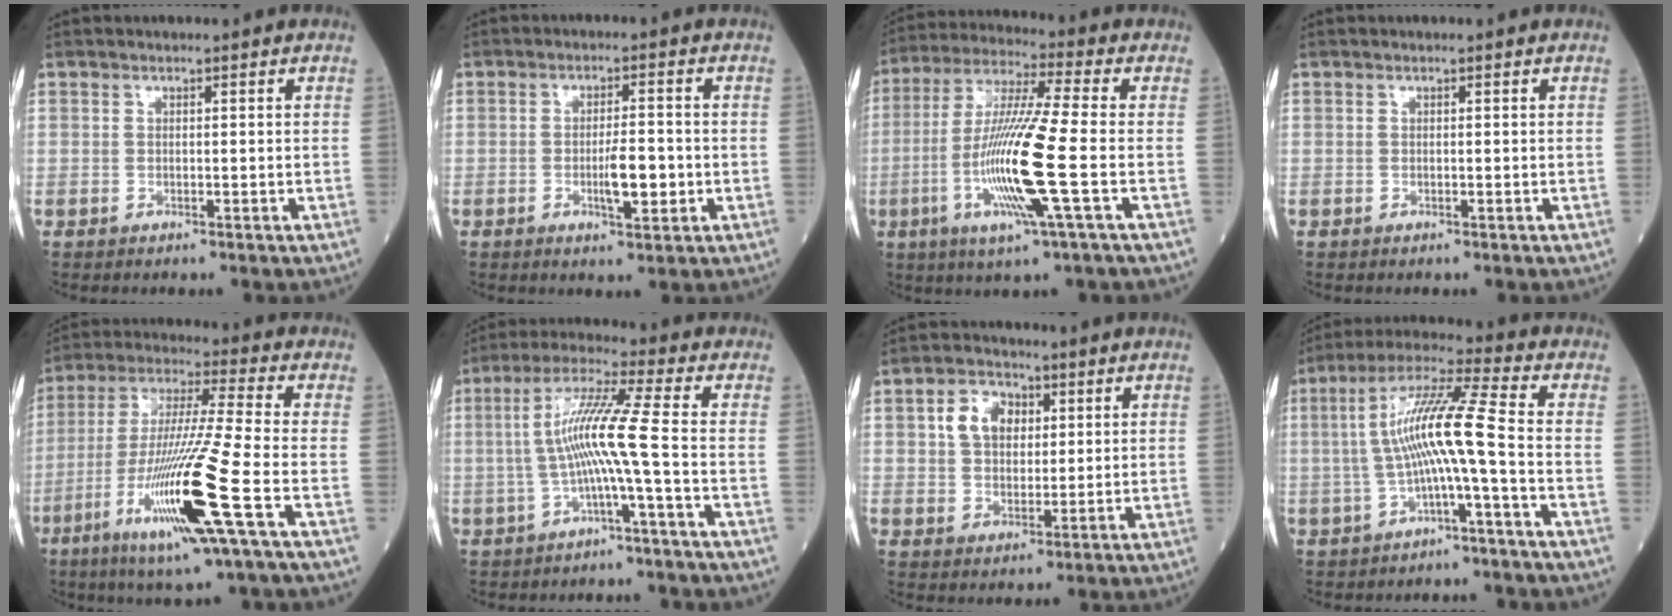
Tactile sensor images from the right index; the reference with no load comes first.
{"total": 5.0, "force": [-1.1, 1.0, 4.8], "torque": [-0.082, -0.001, -0.013]}
{"total": 14.9, "force": [-3.4, -0.6, 14.5], "torque": [-0.297, -0.014, -0.072]}
{"total": 0.0}
{"total": 17.7, "force": [-6.5, -1.1, 16.4], "torque": [-0.344, -0.030, -0.126]}
{"total": 8.9, "force": [-1.1, -1.5, 8.7], "torque": [-0.173, 0.020, -0.019]}
{"total": 6.7, "force": [2.2, 4.6, 4.3], "torque": [-0.086, 0.019, 0.044]}
{"total": 10.5, "force": [-1.3, -0.6, 10.4], "torque": [-0.200, 0.027, -0.025]}